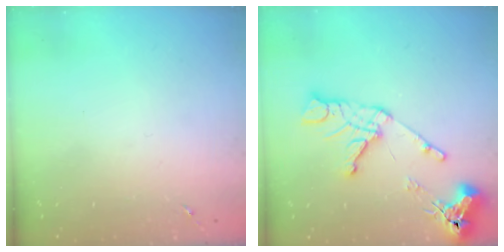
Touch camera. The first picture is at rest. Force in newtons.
{"total": 14.1, "press": 14.0, "slide": 1.6}